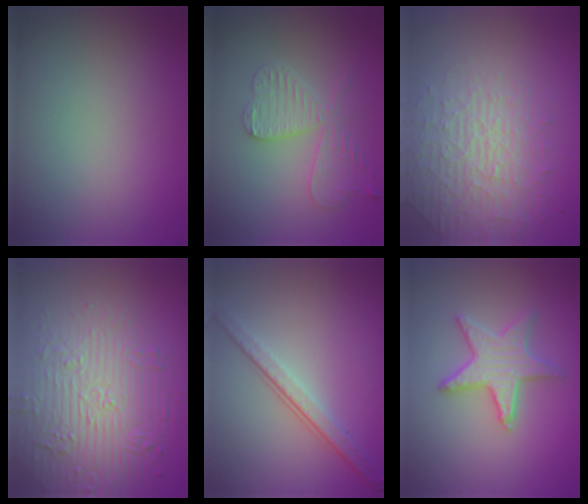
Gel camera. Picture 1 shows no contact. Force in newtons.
{"total": 4.4, "press": 3.8, "slide": 2.2}
{"total": 4.0, "press": 3.5, "slide": 2.0}
{"total": 7.0, "press": 5.3, "slide": 4.6}
{"total": 3.8, "press": 2.7, "slide": 2.7}
{"total": 4.3, "press": 4.2, "slide": 0.8}